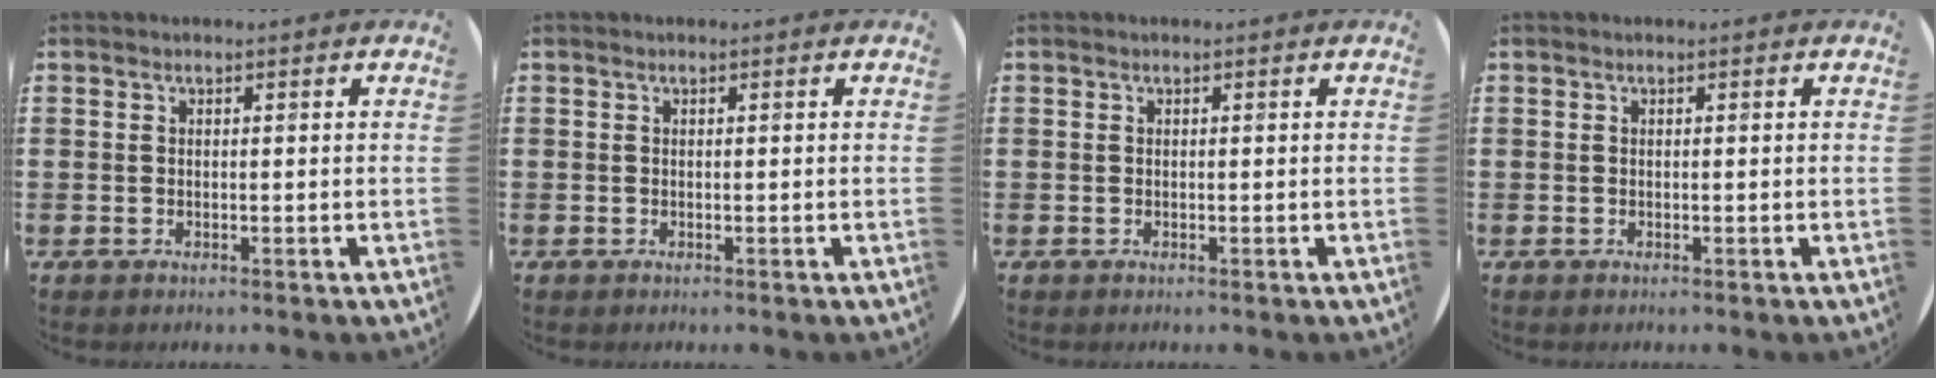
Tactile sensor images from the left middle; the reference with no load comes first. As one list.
[{"total": 0.0}, {"total": 0.0}, {"total": 0.0}]